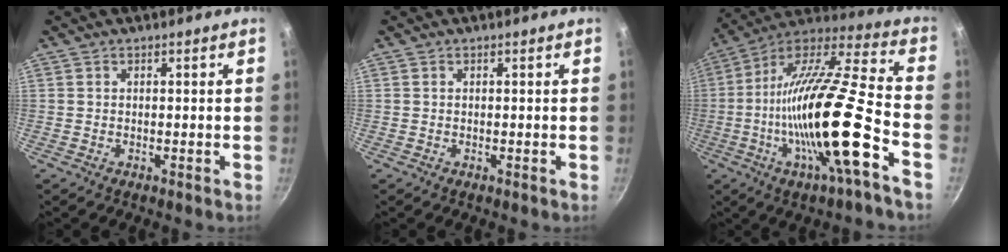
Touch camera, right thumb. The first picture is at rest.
{"total": 0.0}
{"total": 25.0, "force": [-7.5, 4.4, 23.5], "torque": [-0.396, 0.023, -0.145]}